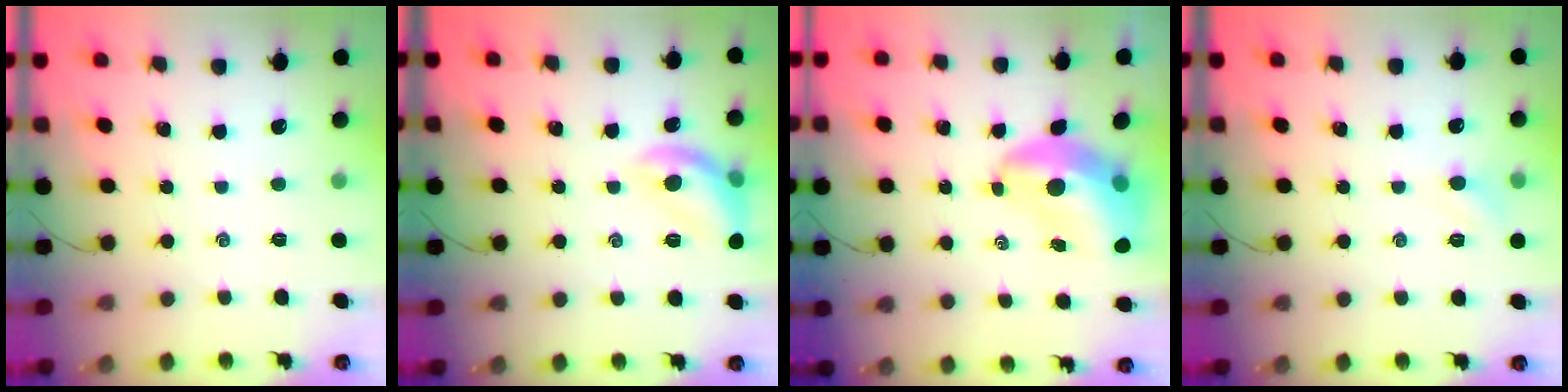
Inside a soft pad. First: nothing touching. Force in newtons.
{"total": 12.5, "press": 12.3, "slide": 2.3}
{"total": 12.6, "press": 12.0, "slide": 3.9}
{"total": 5.6, "press": 5.4, "slide": 1.5}